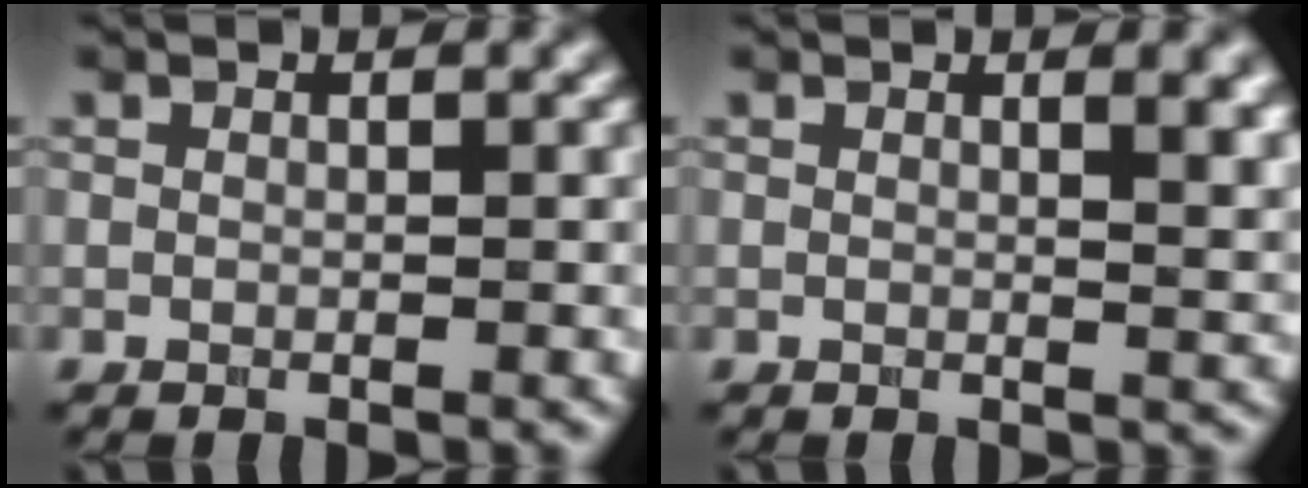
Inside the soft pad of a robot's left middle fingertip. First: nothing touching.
{"total": 3.7, "force": [1.6, 1.4, 3.0], "torque": [-0.024, 0.001, 0.020]}